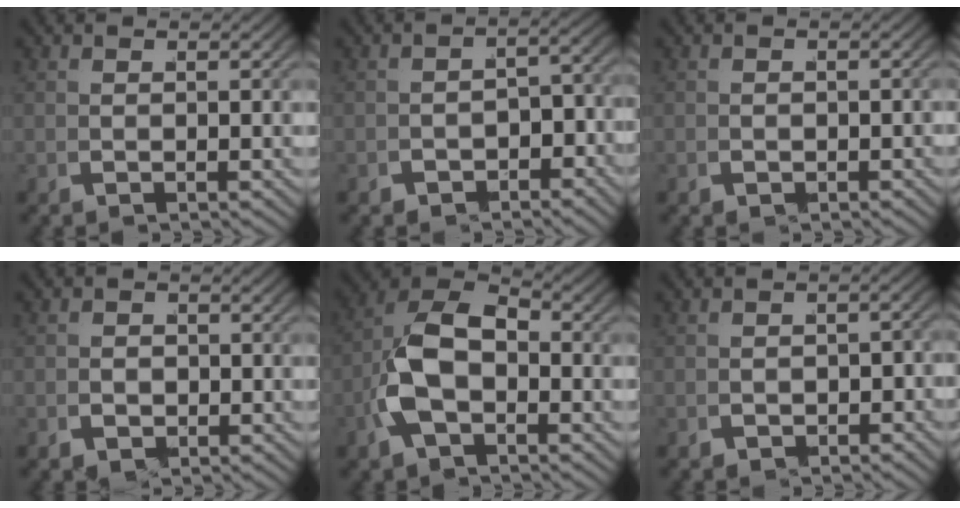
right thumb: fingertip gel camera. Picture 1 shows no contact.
{"total": 2.6, "force": [-1.9, 1.5, 1.1], "torque": [-0.009, -0.007, -0.028]}
{"total": 0.9, "force": [-0.6, 0.6, 0.1], "torque": [0.002, -0.002, -0.010]}
{"total": 1.6, "force": [-0.8, 1.3, 0.4], "torque": [-0.001, -0.002, -0.014]}
{"total": 8.8, "force": [-0.5, 6.1, 6.3], "torque": [-0.153, -0.017, 0.000]}
{"total": 1.8, "force": [-1.3, 1.1, 0.5], "torque": [0.000, -0.005, -0.021]}